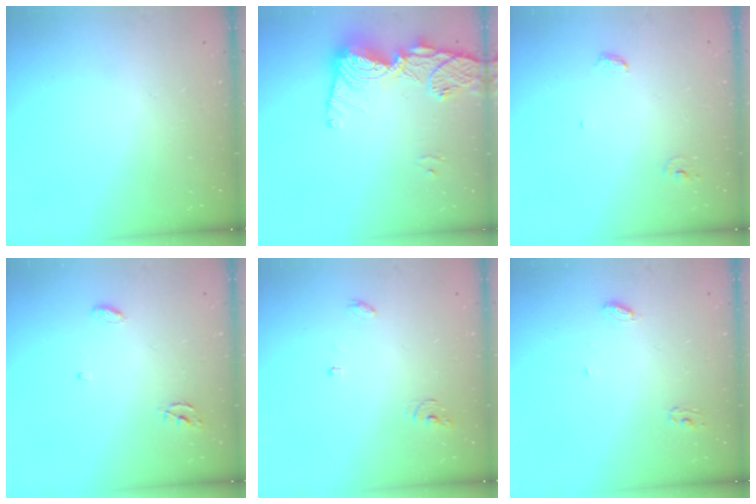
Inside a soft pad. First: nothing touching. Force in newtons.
{"total": 17.4, "press": 17.3, "slide": 1.4}
{"total": 3.7, "press": 3.7, "slide": 0.3}
{"total": 3.9, "press": 3.9, "slide": 0.2}
{"total": 3.9, "press": 3.9, "slide": 0.2}
{"total": 4.9, "press": 4.9, "slide": 0.3}